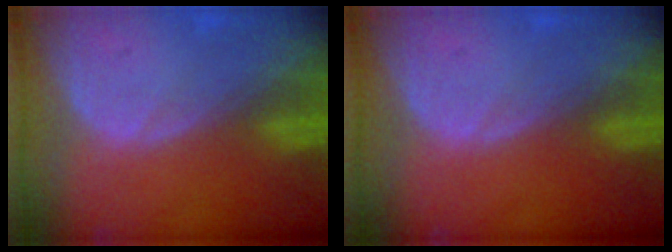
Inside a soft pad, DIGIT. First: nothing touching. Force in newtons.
{"total": 0.0}